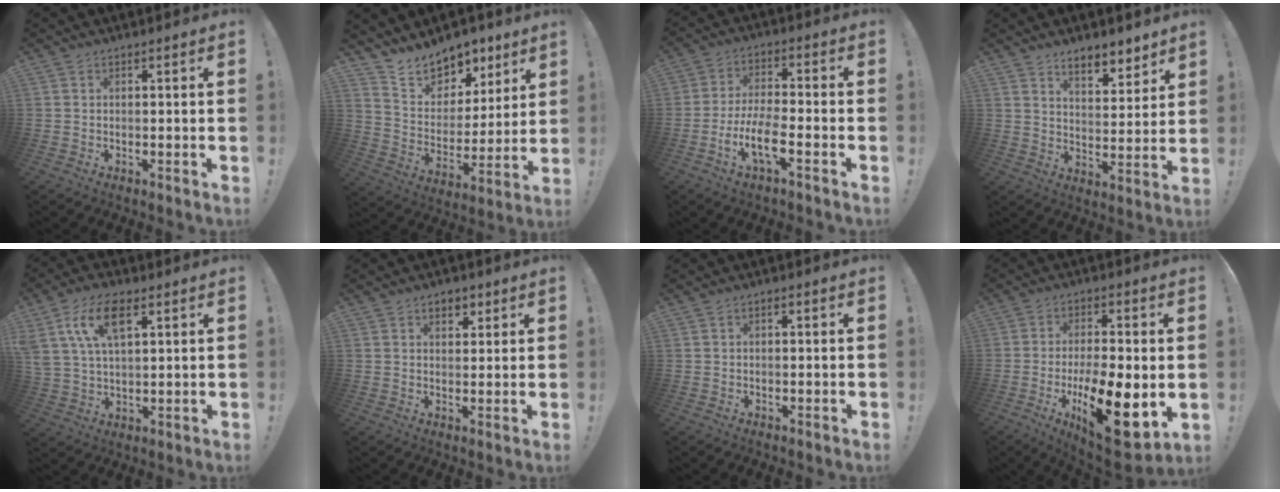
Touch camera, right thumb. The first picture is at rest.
{"total": 12.8, "force": [10.8, 6.4, 2.5], "torque": [-0.061, -0.082, 0.205]}
{"total": 10.2, "force": [-4.8, 3.5, 8.2], "torque": [-0.165, 0.009, -0.090]}
{"total": 8.0, "force": [6.9, 2.9, 2.9], "torque": [-0.040, -0.054, 0.127]}
{"total": 12.0, "force": [5.3, 6.1, 8.9], "torque": [-0.171, 0.000, 0.100]}
{"total": 4.3, "force": [2.4, 3.0, 2.0], "torque": [-0.025, -0.003, 0.041]}
{"total": 0.9, "force": [-0.5, 0.5, 0.5], "torque": [-0.011, 0.005, -0.009]}
{"total": 19.3, "force": [-5.2, 7.7, 16.9], "torque": [-0.258, 0.019, -0.072]}